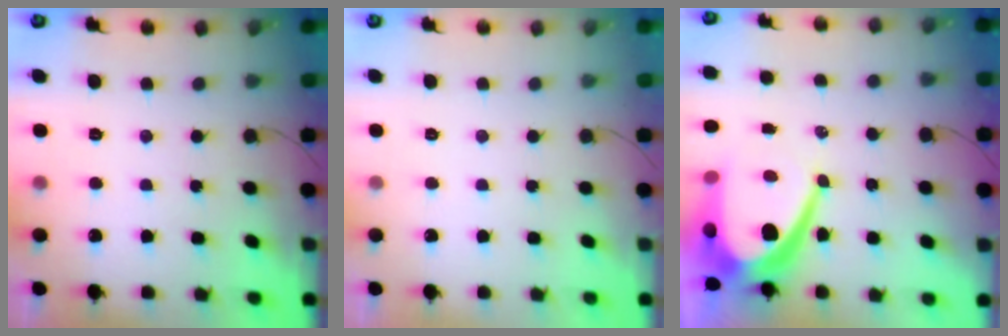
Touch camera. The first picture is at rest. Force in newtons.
{"total": 0.0}
{"total": 15.8, "press": 15.7, "slide": 1.0}